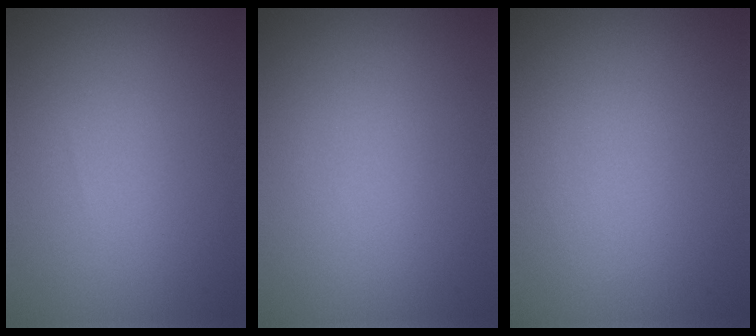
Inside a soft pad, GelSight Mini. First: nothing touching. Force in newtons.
{"total": 0.0}
{"total": 0.0}